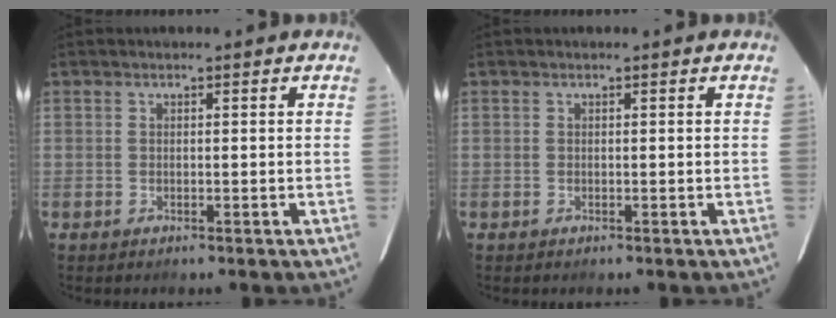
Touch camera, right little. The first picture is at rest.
{"total": 0.0}